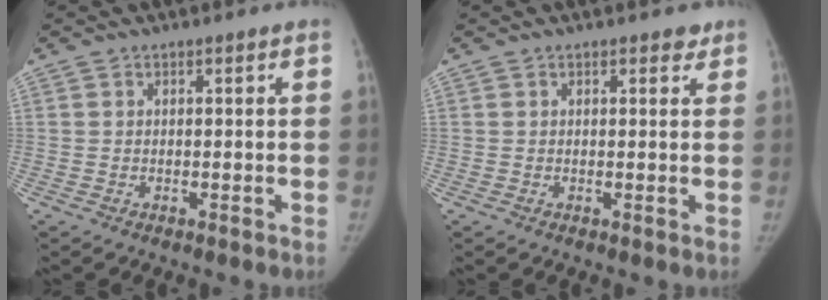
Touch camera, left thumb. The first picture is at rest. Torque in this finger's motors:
{"motor_torque": [0.22, 0.02, 0.54, -0.39, 0.01]}